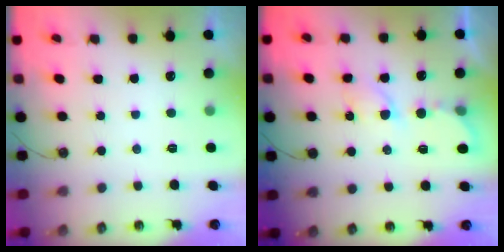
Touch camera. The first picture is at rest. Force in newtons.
{"total": 6.2, "press": 6.2, "slide": 0.2}